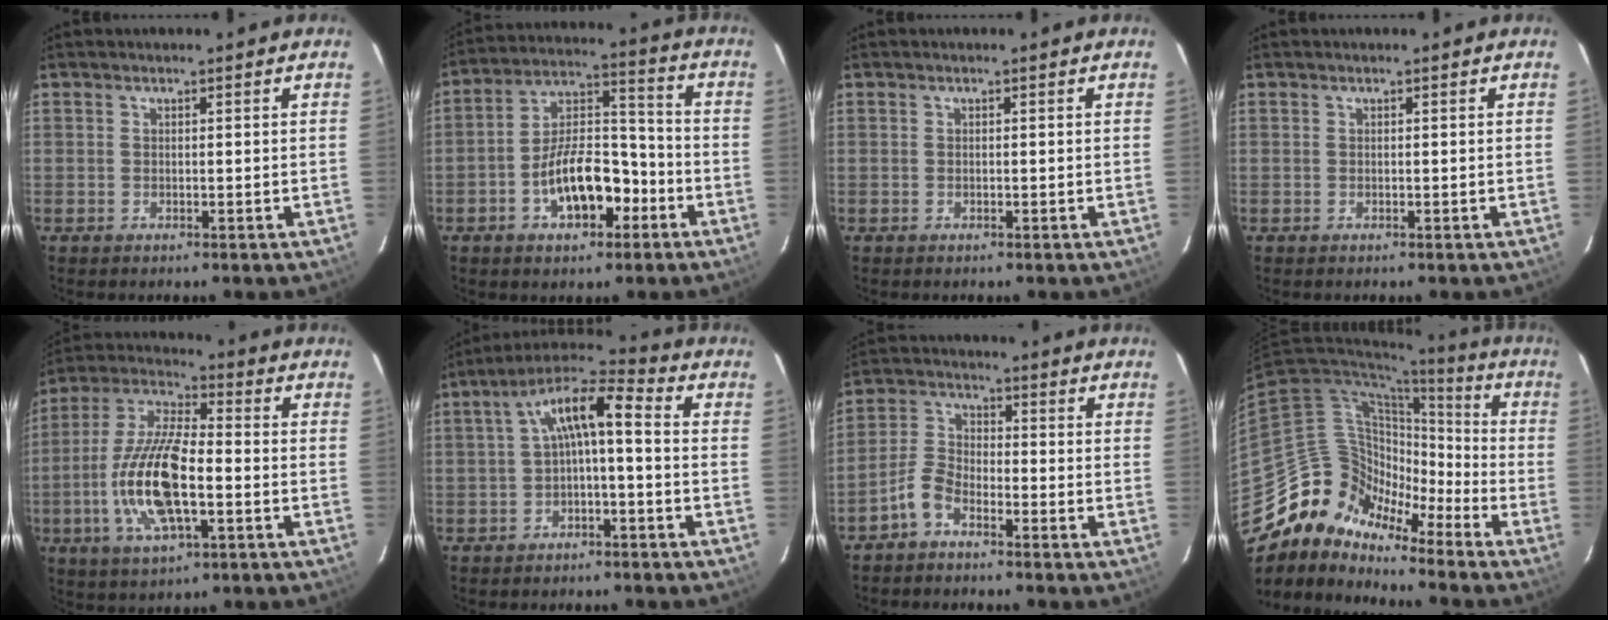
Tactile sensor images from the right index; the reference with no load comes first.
{"total": 12.9, "force": [-5.7, 6.2, 9.8], "torque": [-0.179, 0.025, -0.086]}
{"total": 0.0}
{"total": 0.0}
{"total": 16.1, "force": [-4.0, 5.5, 14.6], "torque": [-0.306, -0.005, -0.079]}
{"total": 8.6, "force": [-0.8, 2.5, 8.2], "torque": [-0.162, 0.029, -0.016]}
{"total": 5.2, "force": [-3.7, 2.3, 2.7], "torque": [-0.067, 0.016, -0.080]}
{"total": 12.9, "force": [-11.1, 6.2, 2.5], "torque": [-0.040, 0.036, -0.216]}